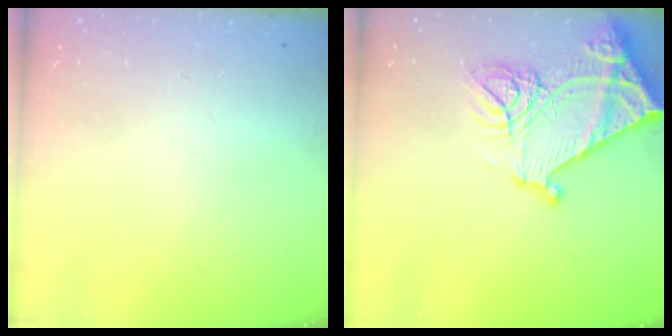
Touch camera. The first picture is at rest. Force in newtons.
{"total": 19.9, "press": 19.8, "slide": 2.1}